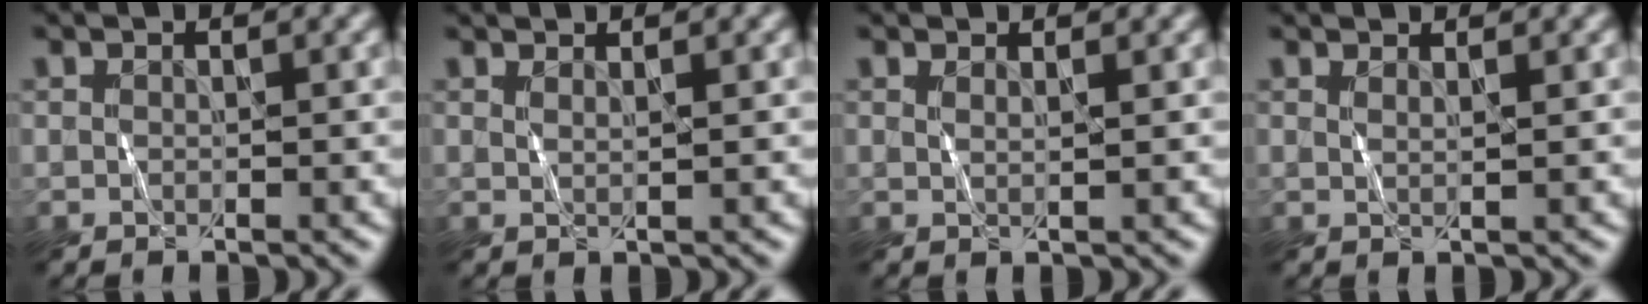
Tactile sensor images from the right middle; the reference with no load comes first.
{"total": 1.4, "force": [1.0, 0.4, 0.9], "torque": [-0.006, -0.002, 0.006]}
{"total": 1.0, "force": [0.7, 0.3, 0.6], "torque": [-0.003, -0.002, 0.008]}
{"total": 1.3, "force": [1.0, 0.4, 0.7], "torque": [-0.004, -0.001, 0.006]}